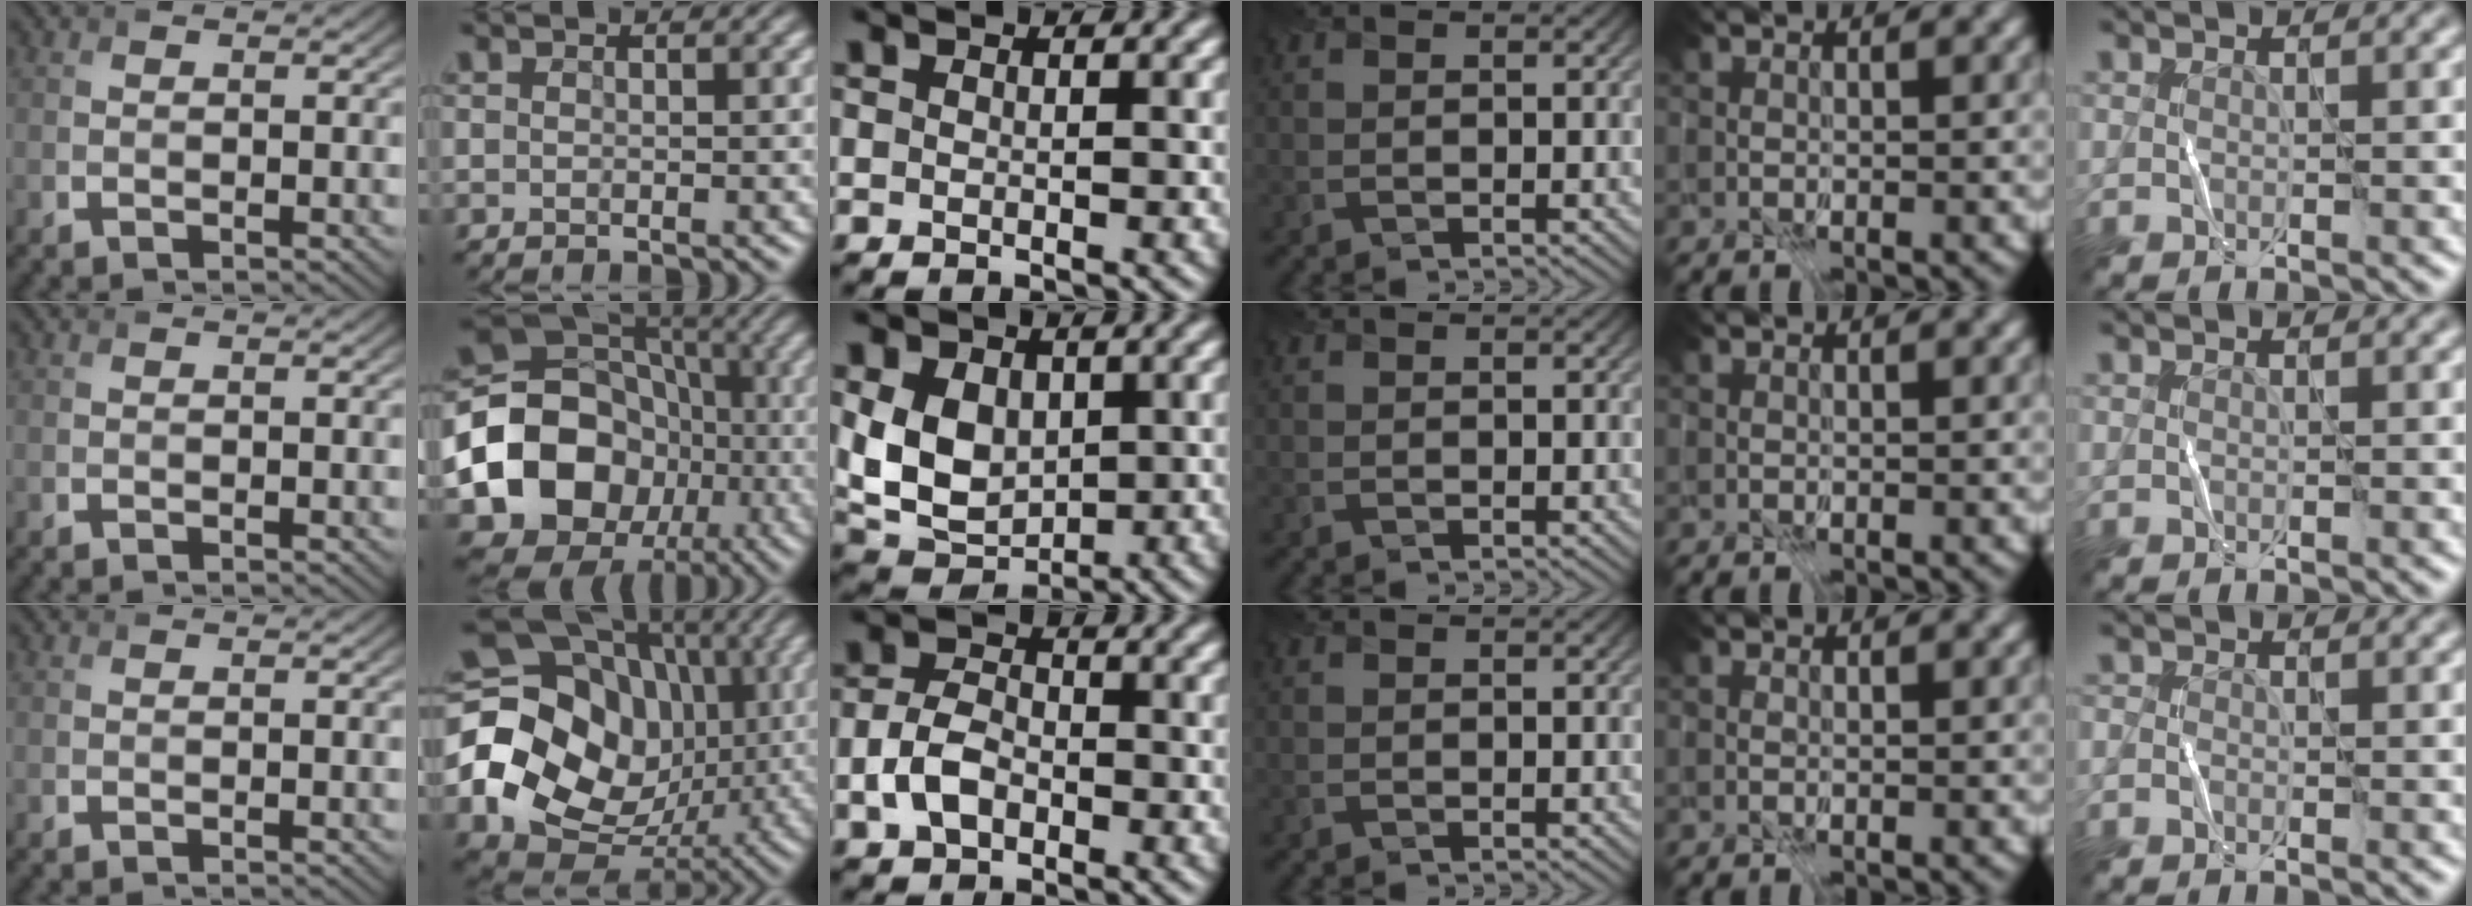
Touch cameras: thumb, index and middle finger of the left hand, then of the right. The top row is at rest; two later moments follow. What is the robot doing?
{"motion": "fold", "object": "file"}